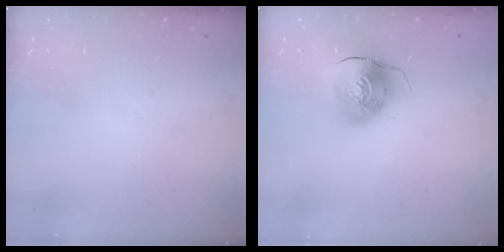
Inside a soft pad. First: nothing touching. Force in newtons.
{"total": 9.7, "press": 9.6, "slide": 1.4}